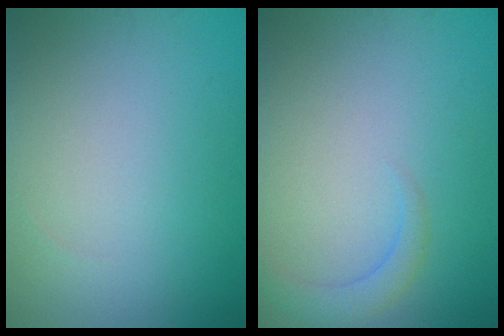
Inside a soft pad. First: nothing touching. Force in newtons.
{"total": 1.7, "press": 1.7, "slide": 0.3}